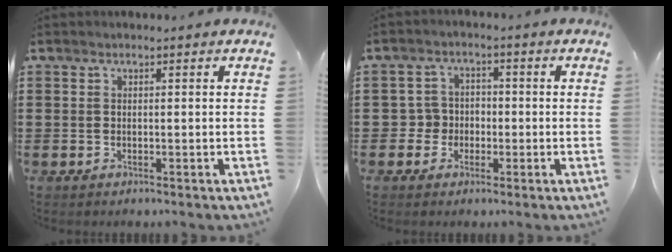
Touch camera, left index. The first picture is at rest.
{"total": 3.5, "force": [-1.3, 3.2, 0.7], "torque": [-0.035, 0.002, -0.032]}